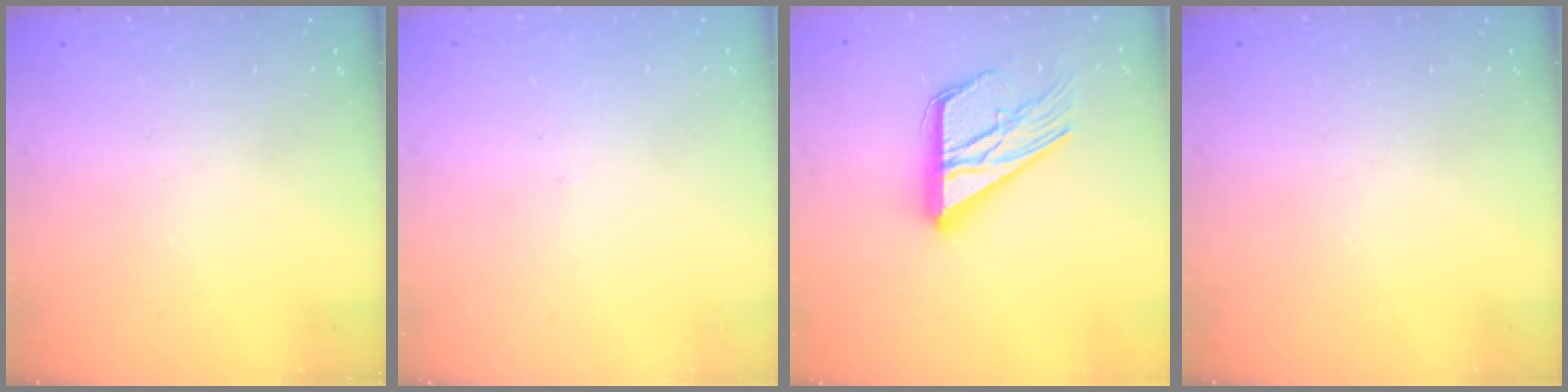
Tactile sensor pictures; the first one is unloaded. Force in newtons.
{"total": 1.4, "press": 1.4, "slide": 0.1}
{"total": 19.1, "press": 19.0, "slide": 1.8}
{"total": 0.0}